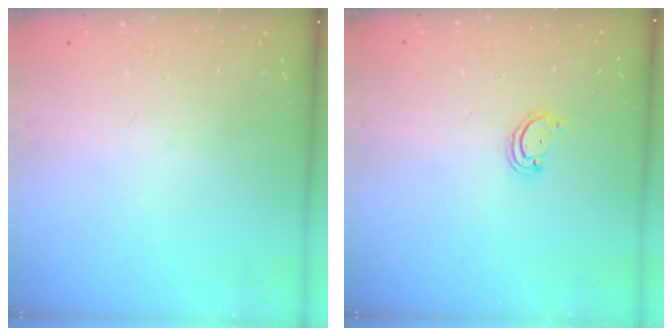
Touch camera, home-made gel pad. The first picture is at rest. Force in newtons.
{"total": 2.4, "press": 2.4, "slide": 0.2}